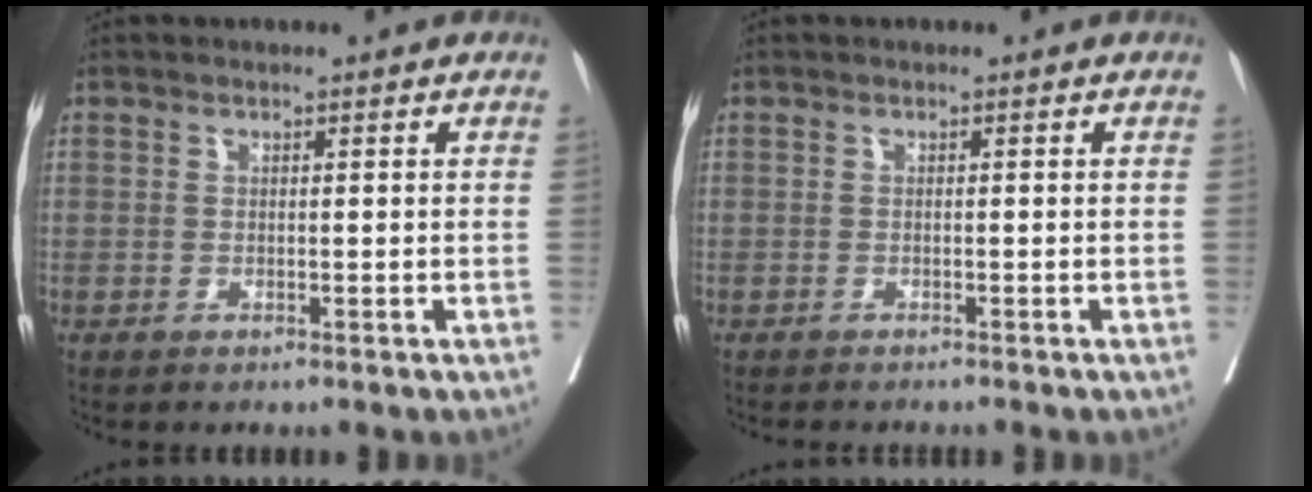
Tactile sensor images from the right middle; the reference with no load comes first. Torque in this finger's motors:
{"motor_torque": [0.21, -0.28, -0.02, 0.00]}